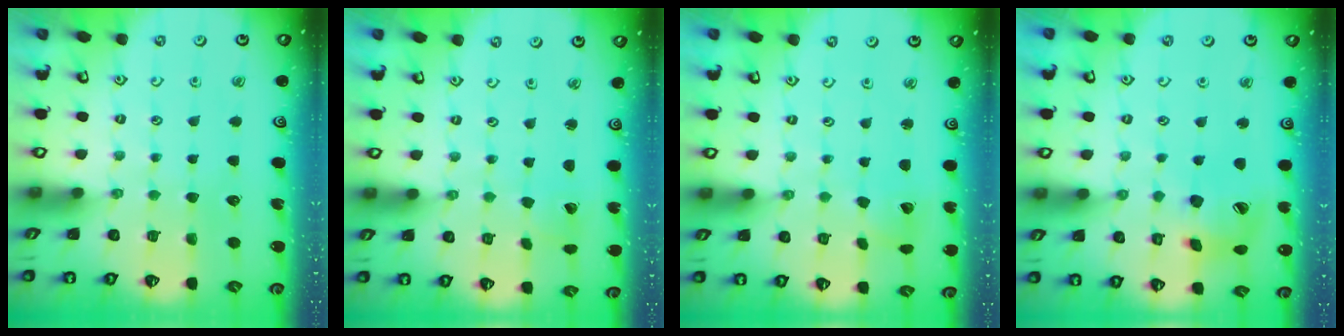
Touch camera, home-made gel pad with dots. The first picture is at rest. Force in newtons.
{"total": 2.4, "press": 2.4, "slide": 0.1}
{"total": 3.5, "press": 3.4, "slide": 0.5}
{"total": 14.3, "press": 14.2, "slide": 2.0}